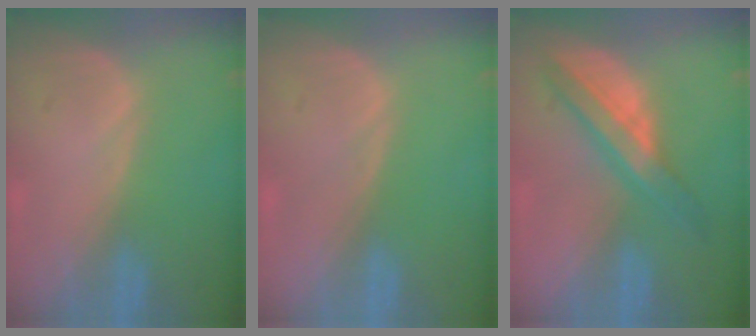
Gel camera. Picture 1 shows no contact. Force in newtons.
{"total": 0.0}
{"total": 6.0, "press": 6.0, "slide": 0.1}